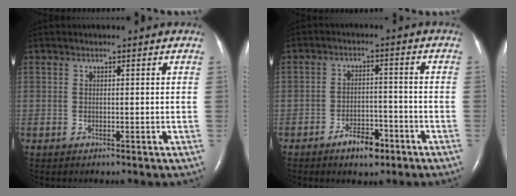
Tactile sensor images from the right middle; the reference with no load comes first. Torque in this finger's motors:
{"motor_torque": [0.55, -0.41, 0.06, 0.02]}